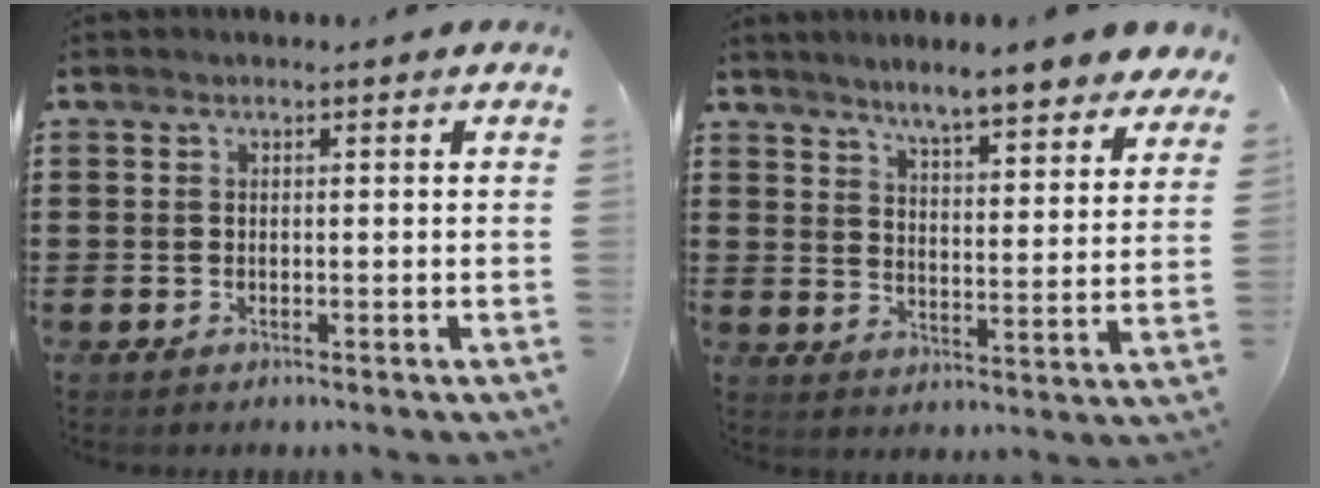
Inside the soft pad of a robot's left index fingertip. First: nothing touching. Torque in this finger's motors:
{"motor_torque": [1.02, 1.11, 0.37, -0.05]}